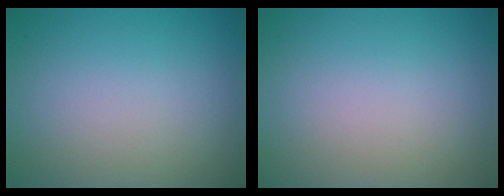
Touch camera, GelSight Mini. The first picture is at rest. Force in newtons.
{"total": 0.0}